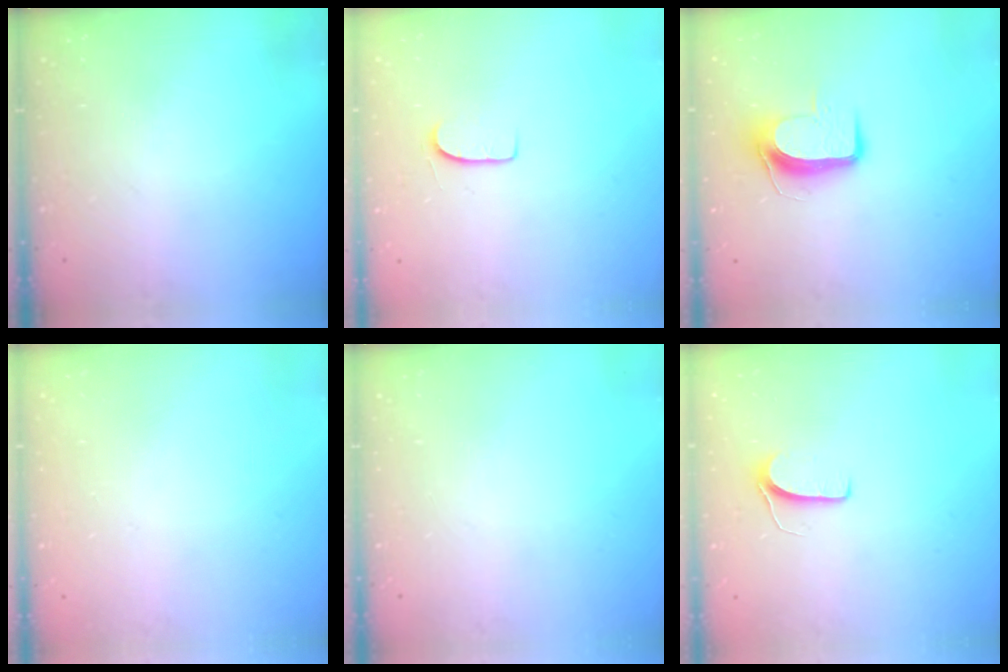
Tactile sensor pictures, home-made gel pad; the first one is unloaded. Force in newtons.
{"total": 6.1, "press": 6.1, "slide": 0.5}
{"total": 9.2, "press": 9.1, "slide": 0.9}
{"total": 0.0}
{"total": 0.0}
{"total": 5.9, "press": 5.9, "slide": 0.4}